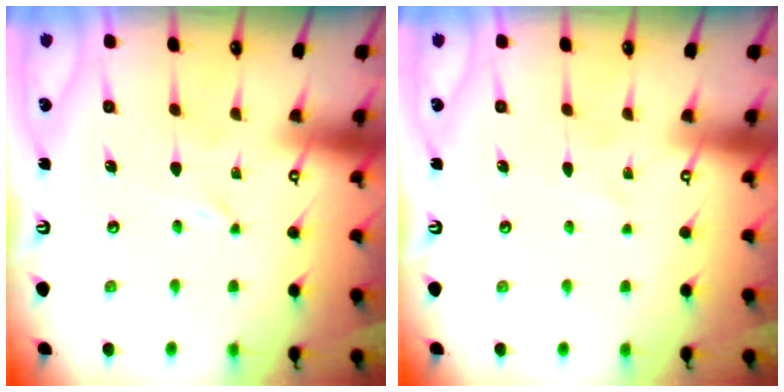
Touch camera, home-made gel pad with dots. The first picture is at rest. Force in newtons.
{"total": 2.0, "press": 2.0, "slide": 0.2}